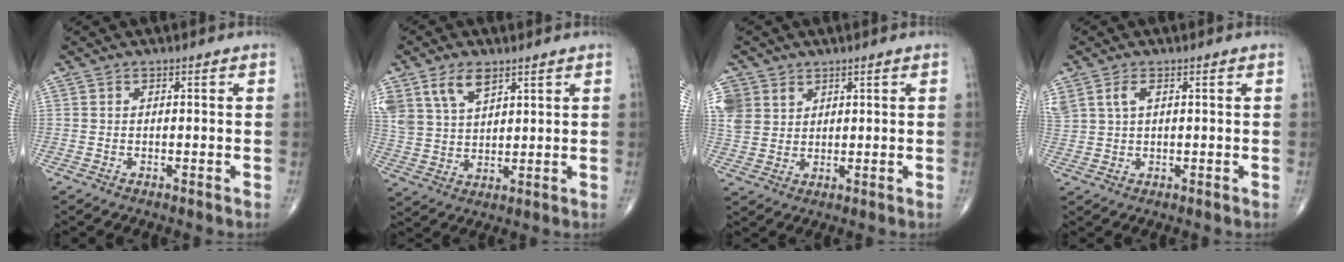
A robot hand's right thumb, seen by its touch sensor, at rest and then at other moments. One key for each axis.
{"total": 9.4, "fx": 5.6, "fy": 5.3, "fz": 5.4, "tx": -0.099, "ty": -0.016, "tz": 0.118}
{"total": 9.7, "fx": 4.4, "fy": 7.9, "fz": 3.4, "tx": -0.078, "ty": -0.004, "tz": 0.099}
{"total": 4.3, "fx": 1.8, "fy": 2.4, "fz": 3.1, "tx": -0.081, "ty": 0.006, "tz": 0.043}